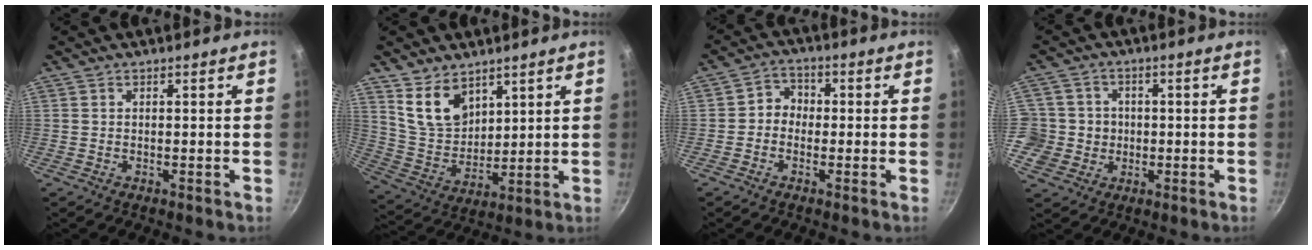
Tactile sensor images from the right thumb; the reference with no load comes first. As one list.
[{"total": 10.2, "force": [6.4, 6.2, 5.1], "torque": [-0.068, -0.044, 0.137]}, {"total": 4.0, "force": [-0.6, 3.5, 1.8], "torque": [-0.004, 0.015, -0.022]}, {"total": 8.3, "force": [-0.5, 8.1, 1.7], "torque": [-0.005, 0.011, -0.012]}]